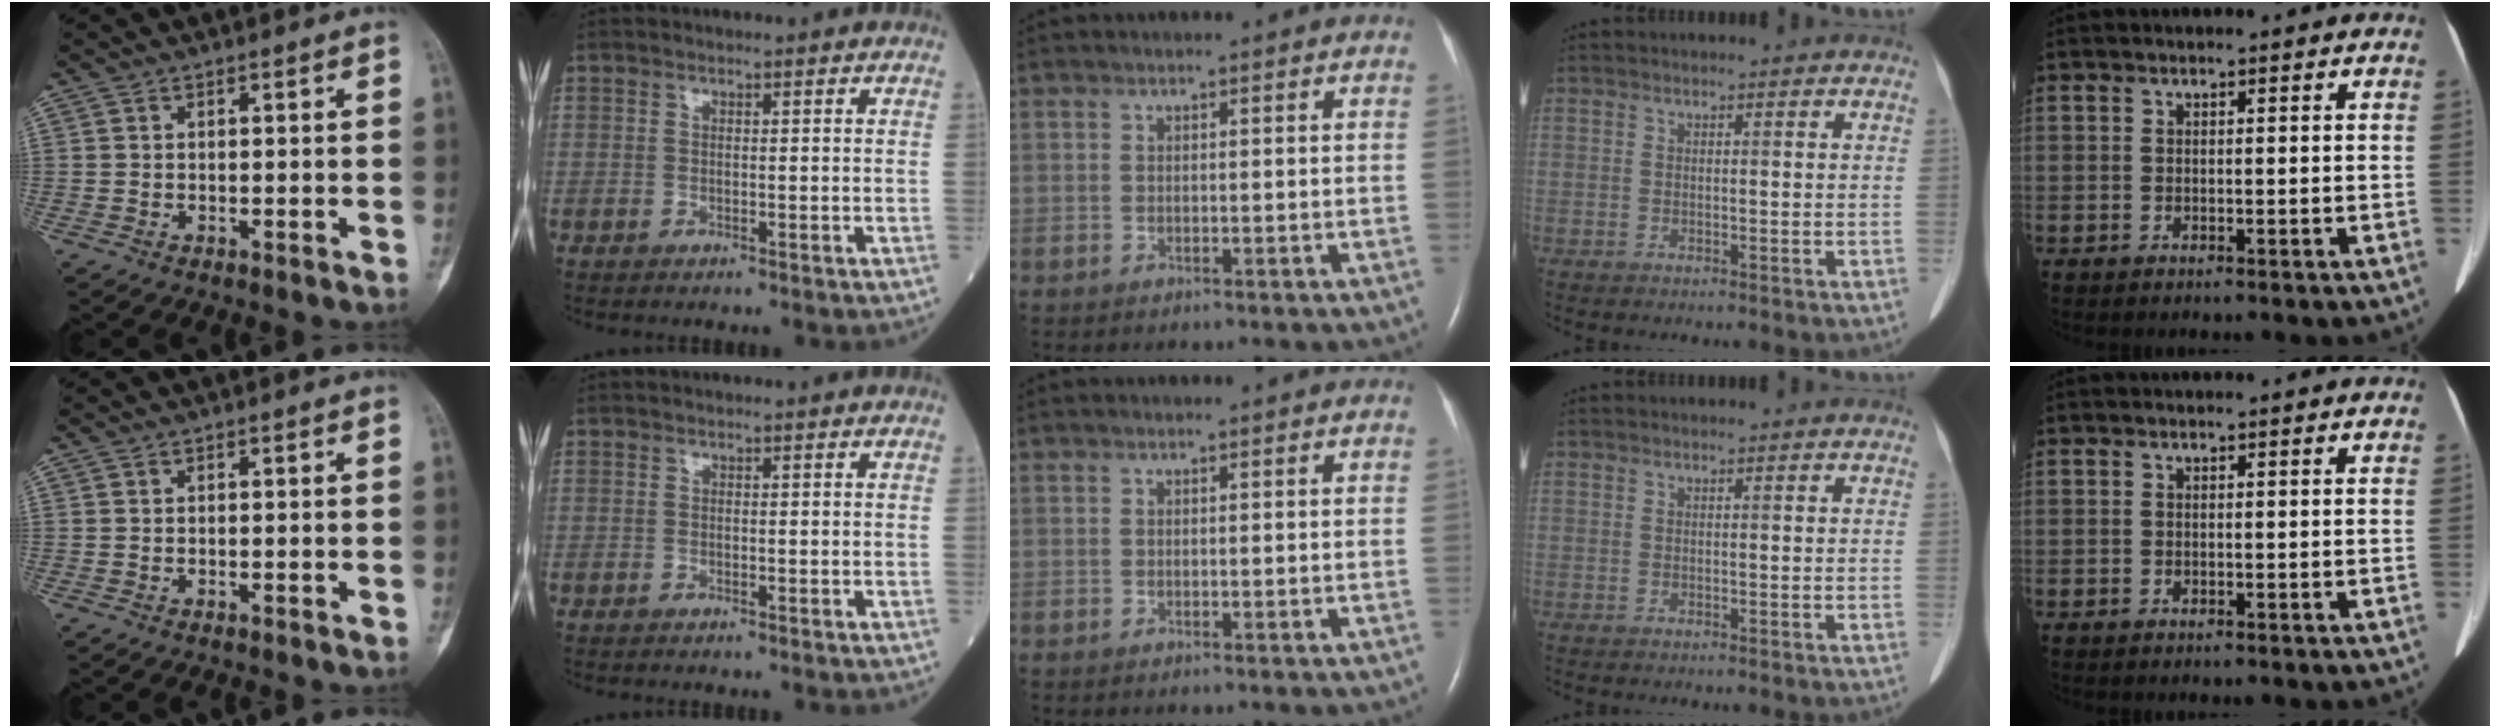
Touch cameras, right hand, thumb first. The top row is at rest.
{}